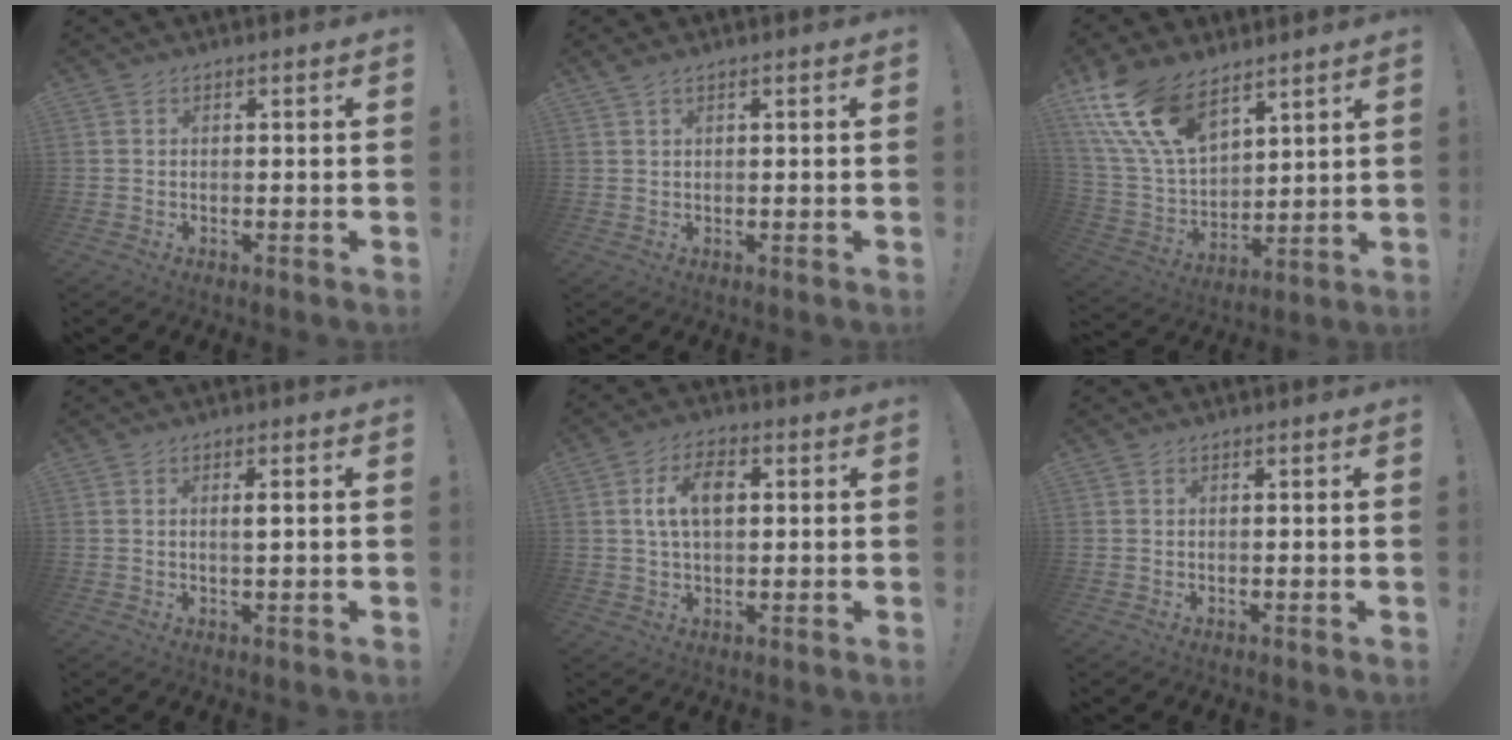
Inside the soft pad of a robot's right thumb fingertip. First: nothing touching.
{"total": 1.4, "force": [1.0, 0.3, 1.0], "torque": [-0.029, 0.003, 0.021]}
{"total": 18.5, "force": [12.0, 9.5, 10.3], "torque": [-0.229, -0.068, 0.228]}
{"total": 1.9, "force": [0.6, 0.2, 1.8], "torque": [-0.020, -0.006, 0.005]}
{"total": 8.9, "force": [1.8, 5.0, 7.1], "torque": [-0.108, 0.006, 0.031]}
{"total": 0.0}